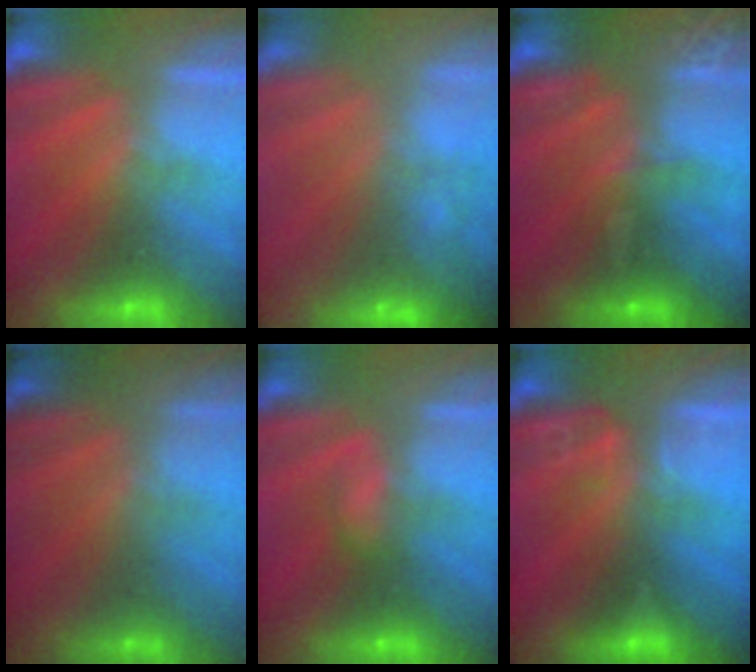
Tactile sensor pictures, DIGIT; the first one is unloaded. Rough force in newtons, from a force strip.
{"total": 7.6}
{"total": 3.0}
{"total": 1.0}
{"total": 2.2}
{"total": 2.8}